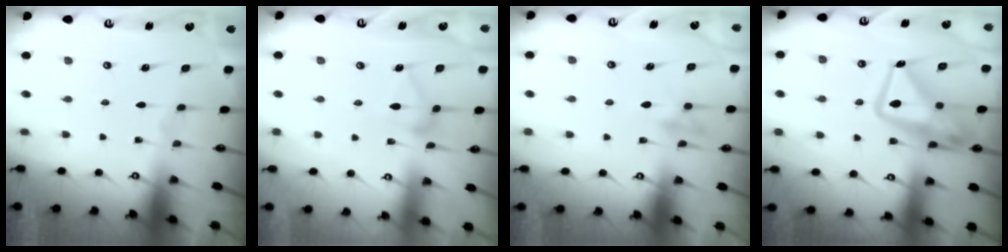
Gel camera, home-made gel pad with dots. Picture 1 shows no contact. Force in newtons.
{"total": 9.4, "press": 9.4, "slide": 0.3}
{"total": 10.2, "press": 10.0, "slide": 2.0}
{"total": 15.9, "press": 15.8, "slide": 1.7}